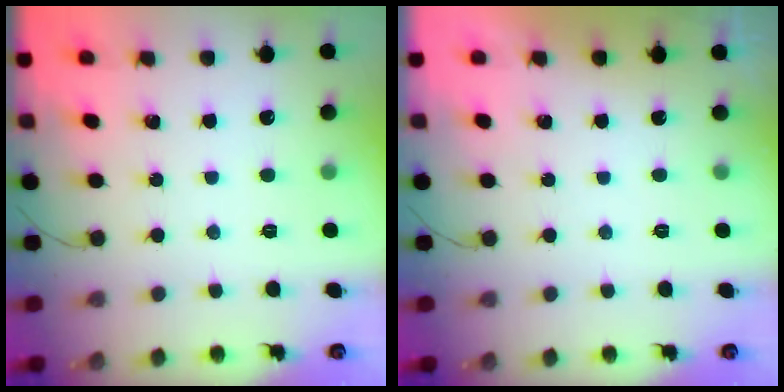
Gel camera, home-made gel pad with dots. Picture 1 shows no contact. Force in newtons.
{"total": 0.0}